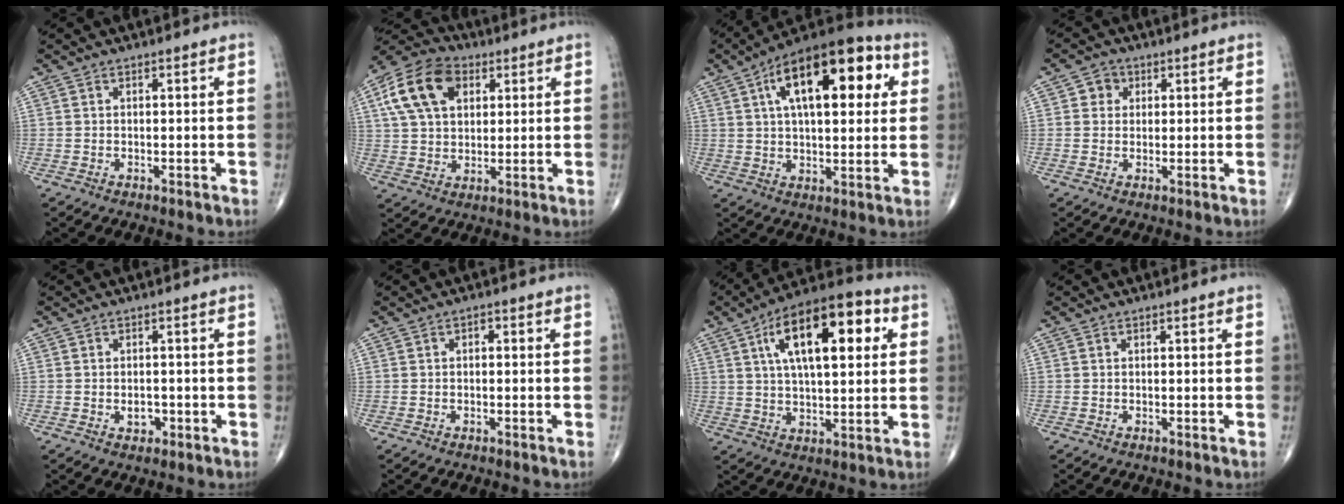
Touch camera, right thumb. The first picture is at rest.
{"total": 14.3, "force": [5.1, 9.4, 9.5], "torque": [-0.164, 0.006, 0.088]}
{"total": 21.7, "force": [6.9, 9.9, 18.0], "torque": [-0.257, 0.018, 0.101]}
{"total": 3.2, "force": [0.9, 2.9, 1.0], "torque": [0.003, 0.001, 0.009]}
{"total": 2.5, "force": [-0.6, 1.8, 1.6], "torque": [-0.016, 0.002, -0.005]}
{"total": 1.0, "force": [0.1, 0.6, 0.8], "torque": [-0.007, 0.004, -0.004]}
{"total": 19.6, "force": [6.2, 8.3, 16.6], "torque": [-0.242, 0.009, 0.090]}
{"total": 0.0}